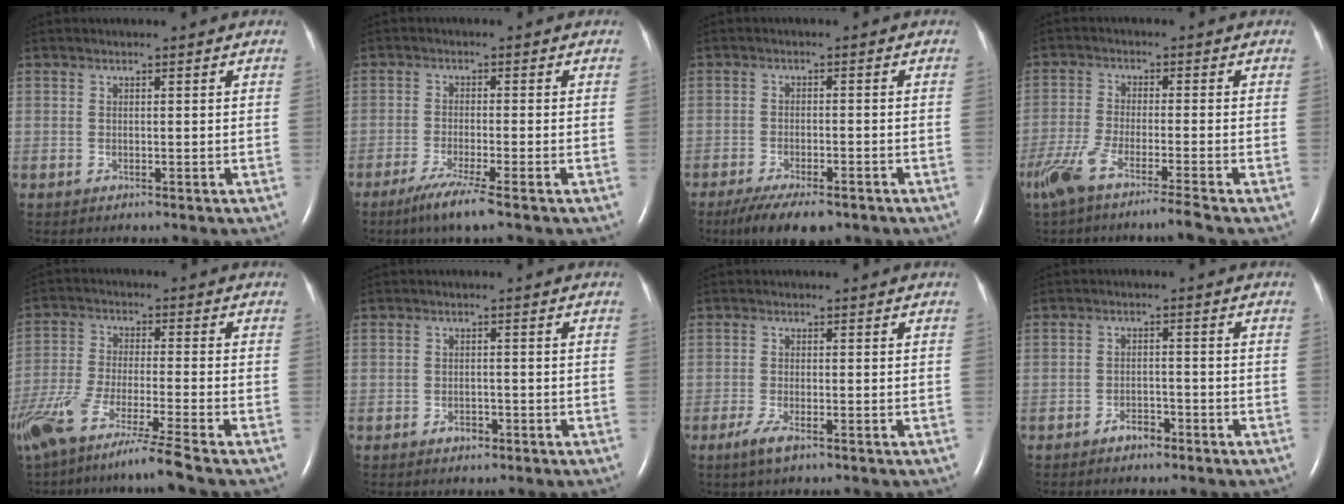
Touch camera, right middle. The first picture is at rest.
{"total": 5.3, "force": [-3.6, -0.6, 3.9], "torque": [-0.080, -0.017, -0.068]}
{"total": 8.7, "force": [-6.5, 2.6, 5.2], "torque": [-0.082, -0.013, -0.100]}
{"total": 8.2, "force": [-6.1, -0.6, 5.5], "torque": [-0.105, -0.024, -0.114]}
{"total": 14.4, "force": [-11.2, -1.3, 9.0], "torque": [-0.177, -0.053, -0.198]}
{"total": 1.7, "force": [-1.1, 1.0, 0.9], "torque": [-0.013, 0.003, -0.014]}
{"total": 2.8, "force": [-1.7, 0.5, 2.2], "torque": [-0.052, -0.006, -0.034]}
{"total": 2.5, "force": [-1.9, 1.1, 1.1], "torque": [-0.020, 0.004, -0.030]}